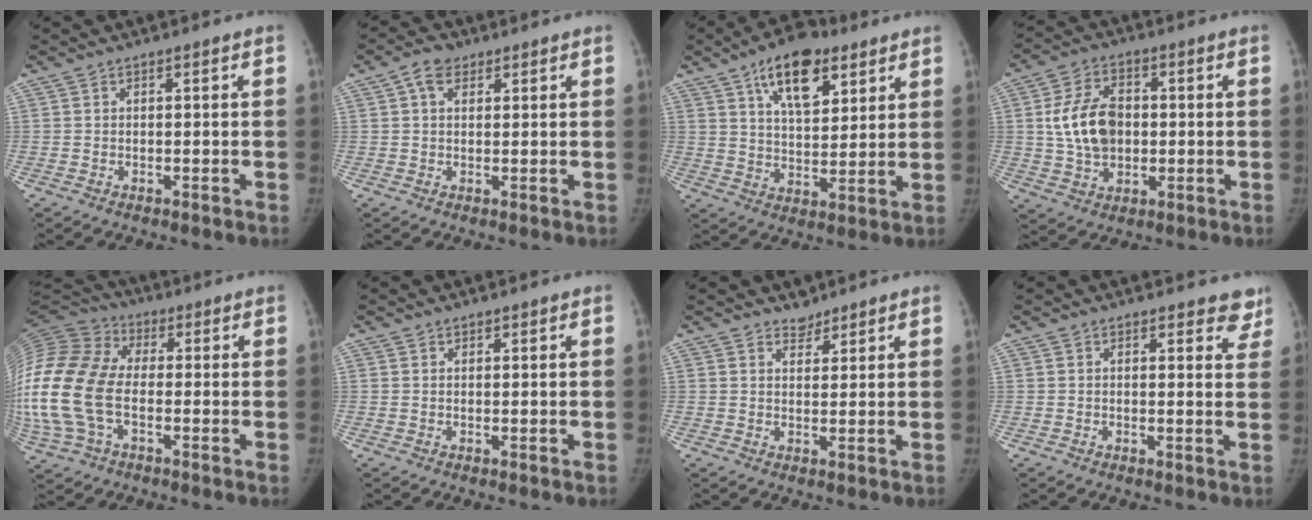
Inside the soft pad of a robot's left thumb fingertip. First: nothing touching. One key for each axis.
{"total": 4.3, "fx": 2.0, "fy": 3.0, "fz": 2.3, "tx": -0.025, "ty": 0.004, "tz": 0.031}
{"total": 14.2, "fx": 7.8, "fy": 7.1, "fz": 9.5, "tx": -0.111, "ty": -0.027, "tz": 0.129}
{"total": 11.6, "fx": 0.7, "fy": 8.2, "fz": 8.2, "tx": -0.125, "ty": 0.009, "tz": 0.017}
{"total": 22.4, "fx": -2.6, "fy": 14.2, "fz": 17.0, "tx": -0.411, "ty": 0.012, "tz": -0.051}
{"total": 0.7, "fx": 0.5, "fy": 0.4, "fz": -0.1, "tx": 0.013, "ty": -0.002, "tz": 0.008}
{"total": 2.6, "fx": 2.1, "fy": 1.4, "fz": 0.0, "tx": 0.019, "ty": -0.015, "tz": 0.029}
{"total": 4.8, "fx": 4.2, "fy": 2.1, "fz": 1.0, "tx": 0.028, "ty": -0.023, "tz": 0.031}